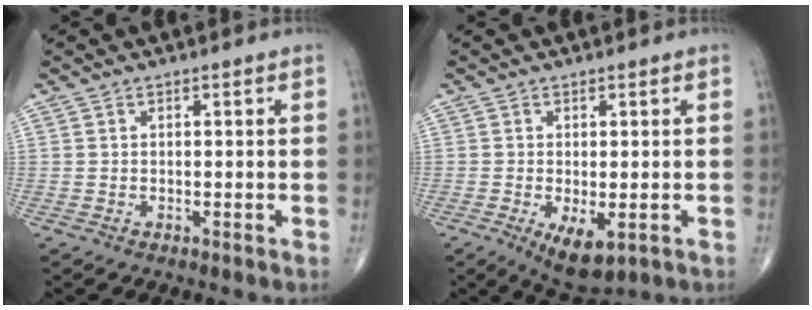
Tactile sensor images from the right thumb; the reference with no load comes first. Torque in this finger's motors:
{"motor_torque": [0.13, 0.31, 0.33, 0.10, 0.14]}